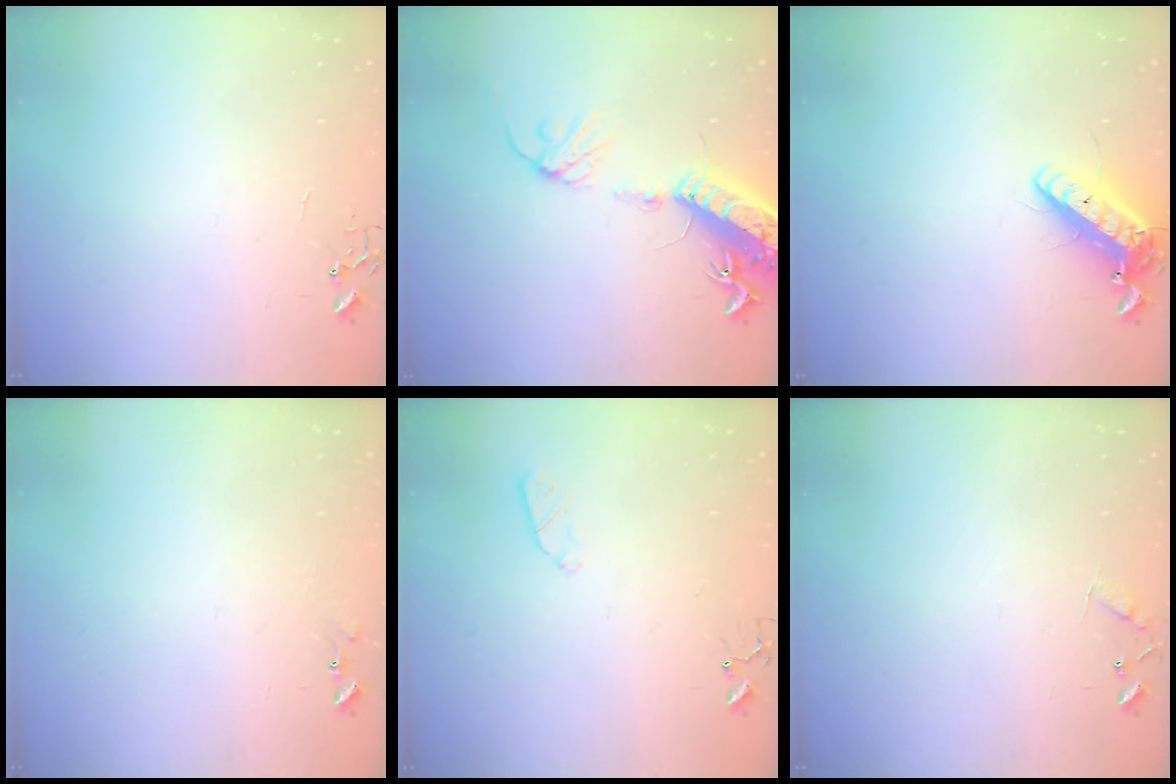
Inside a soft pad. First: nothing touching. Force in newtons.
{"total": 17.9, "press": 17.4, "slide": 4.2}
{"total": 14.3, "press": 14.1, "slide": 2.6}
{"total": 6.0, "press": 5.9, "slide": 0.6}
{"total": 4.5, "press": 4.5, "slide": 0.4}
{"total": 6.5, "press": 6.5, "slide": 0.6}